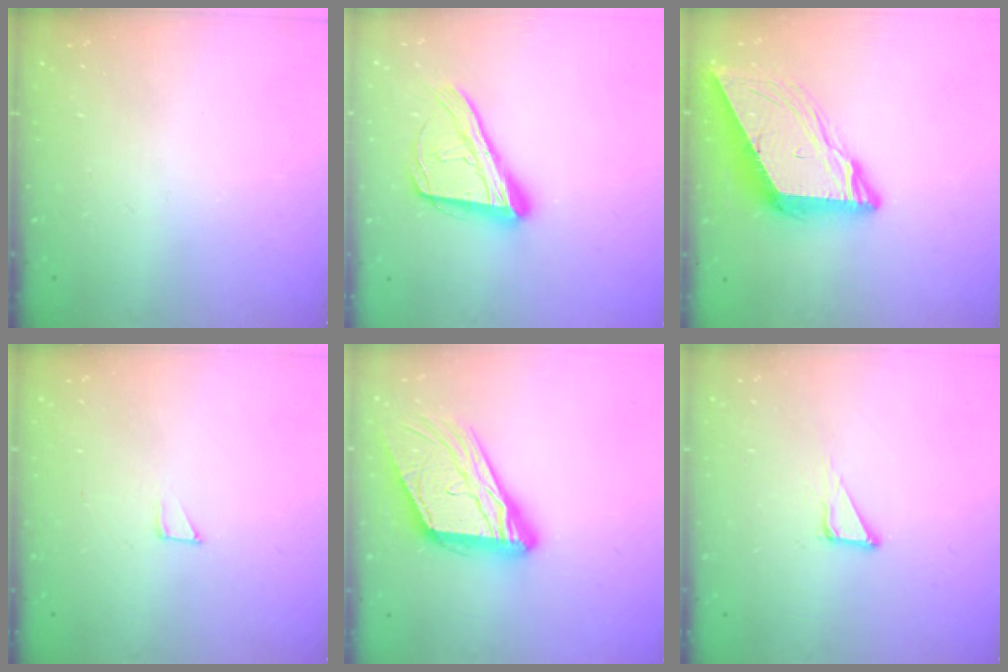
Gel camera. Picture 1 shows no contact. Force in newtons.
{"total": 17.8, "press": 17.7, "slide": 2.4}
{"total": 9.3, "press": 9.2, "slide": 0.8}
{"total": 2.1, "press": 2.1, "slide": 0.1}
{"total": 18.3, "press": 18.2, "slide": 1.8}
{"total": 4.4, "press": 4.4, "slide": 0.1}